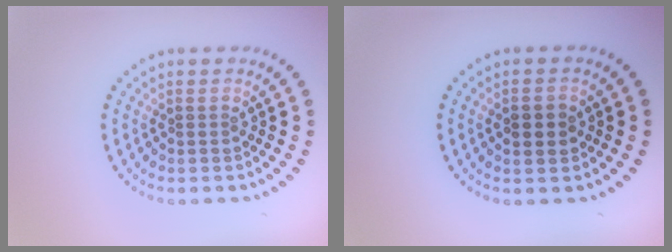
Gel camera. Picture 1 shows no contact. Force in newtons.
{"total": 2.1, "press": 2.1, "slide": 0.0}